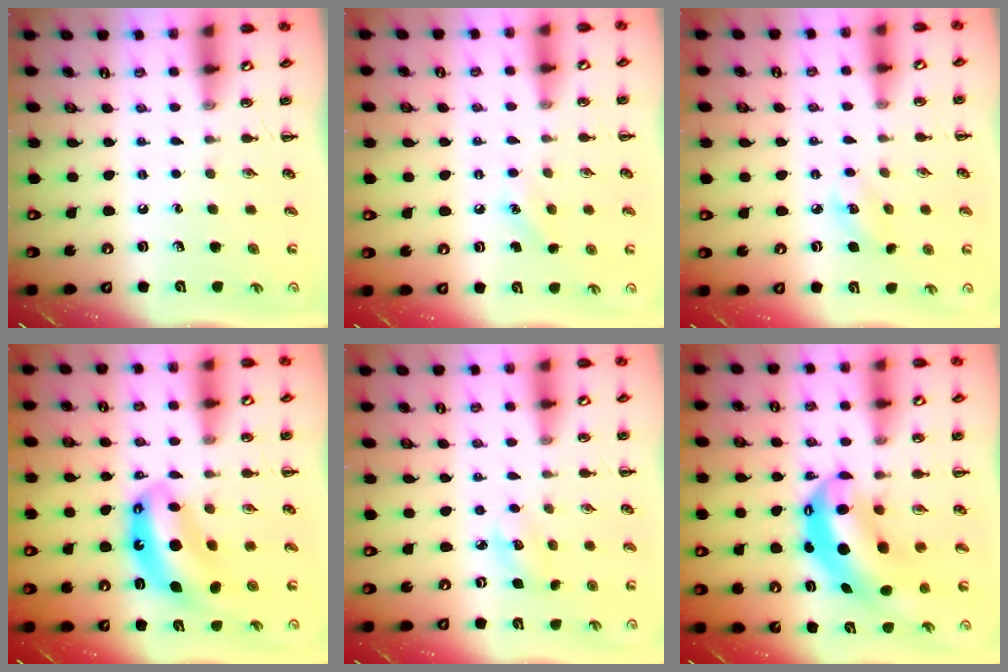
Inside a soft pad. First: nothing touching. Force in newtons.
{"total": 6.9, "press": 6.6, "slide": 2.1}
{"total": 5.2, "press": 5.0, "slide": 1.4}
{"total": 11.2, "press": 10.8, "slide": 3.0}
{"total": 4.1, "press": 4.0, "slide": 0.9}
{"total": 10.2, "press": 10.0, "slide": 2.2}